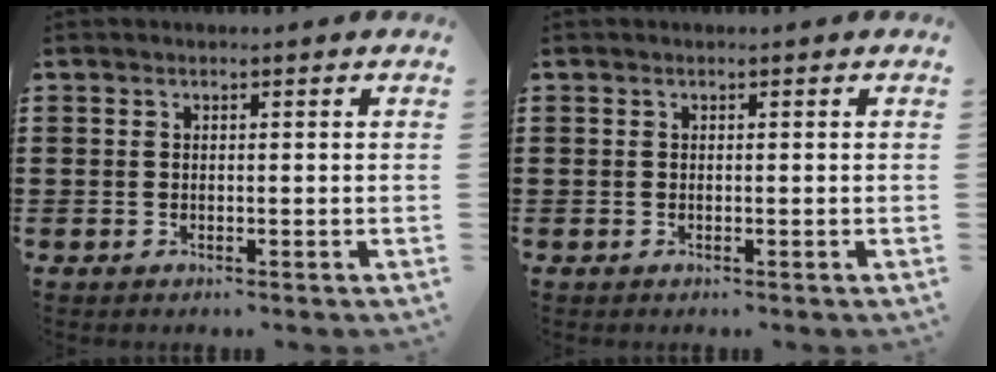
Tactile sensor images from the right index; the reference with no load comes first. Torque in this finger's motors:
{"motor_torque": [0.00, 0.00, 0.00, 0.00]}